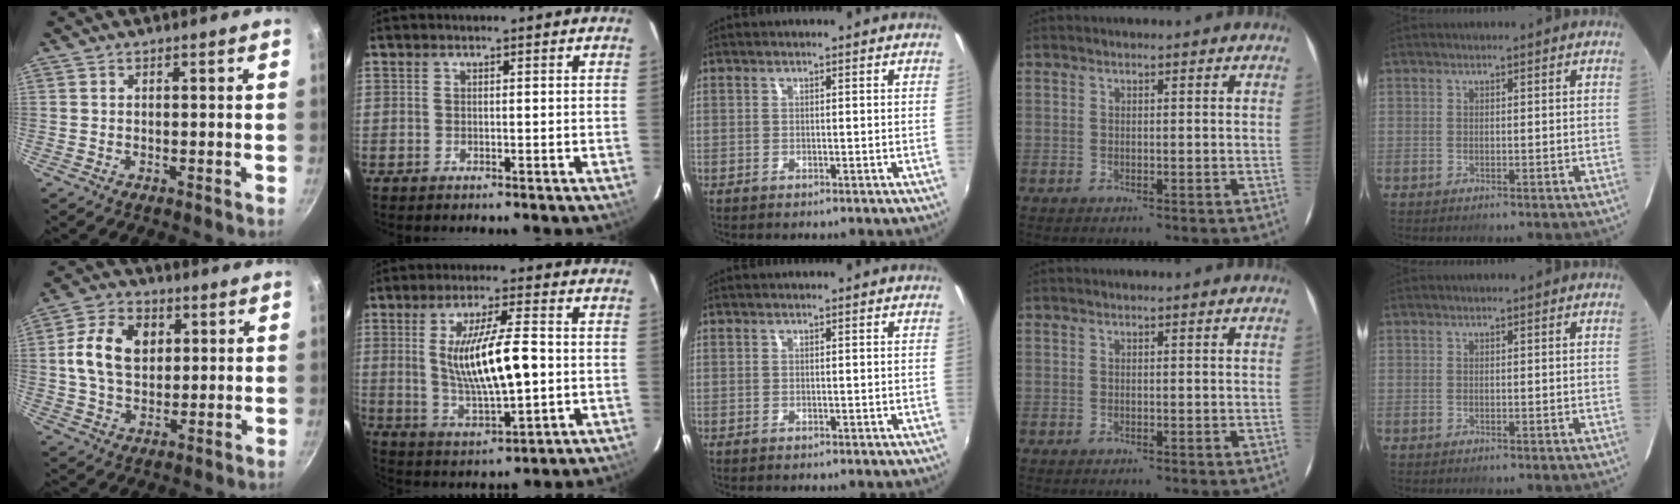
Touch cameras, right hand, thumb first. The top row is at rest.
{"thumb": {"total": 12.2, "force": [2.5, 8.7, 8.2], "torque": [-0.132, 0.005, 0.036]}, "index": {"total": 13.3, "force": [0.1, 3.1, 13.0], "torque": [-0.238, -0.011, 0.016]}}